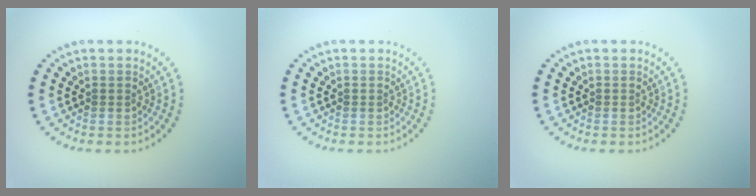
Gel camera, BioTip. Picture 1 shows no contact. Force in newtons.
{"total": 0.0}
{"total": 0.0}